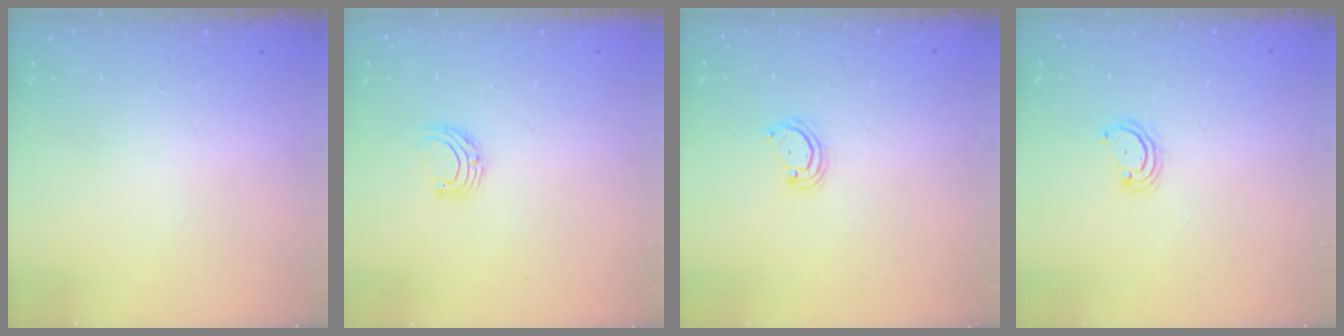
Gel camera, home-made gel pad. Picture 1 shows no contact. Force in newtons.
{"total": 5.5, "press": 5.5, "slide": 0.6}
{"total": 3.3, "press": 3.3, "slide": 0.4}
{"total": 2.9, "press": 2.9, "slide": 0.3}